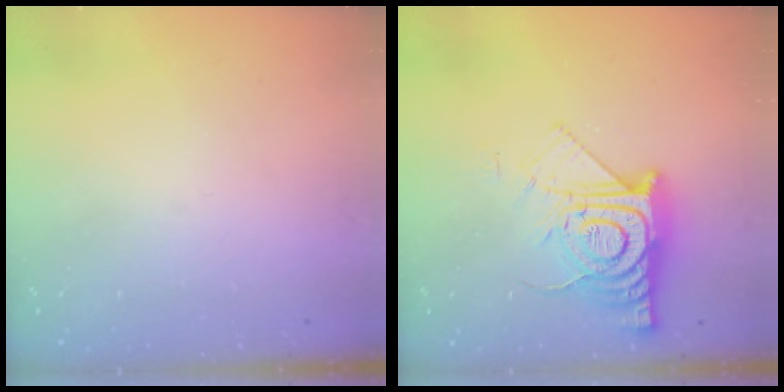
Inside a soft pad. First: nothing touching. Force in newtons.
{"total": 15.1, "press": 15.0, "slide": 1.2}